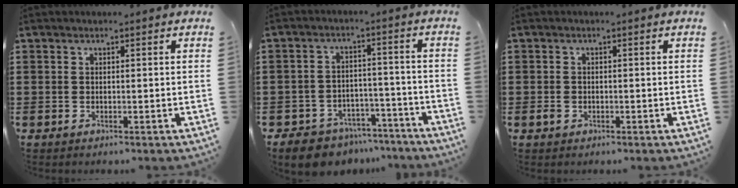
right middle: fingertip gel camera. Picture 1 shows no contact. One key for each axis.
{"total": 6.6, "fx": -6.2, "fy": 1.9, "fz": 1.1, "tx": -0.025, "ty": 0.020, "tz": -0.123}
{"total": 1.3, "fx": -0.5, "fy": 1.0, "fz": 0.7, "tx": -0.030, "ty": -0.002, "tz": -0.015}